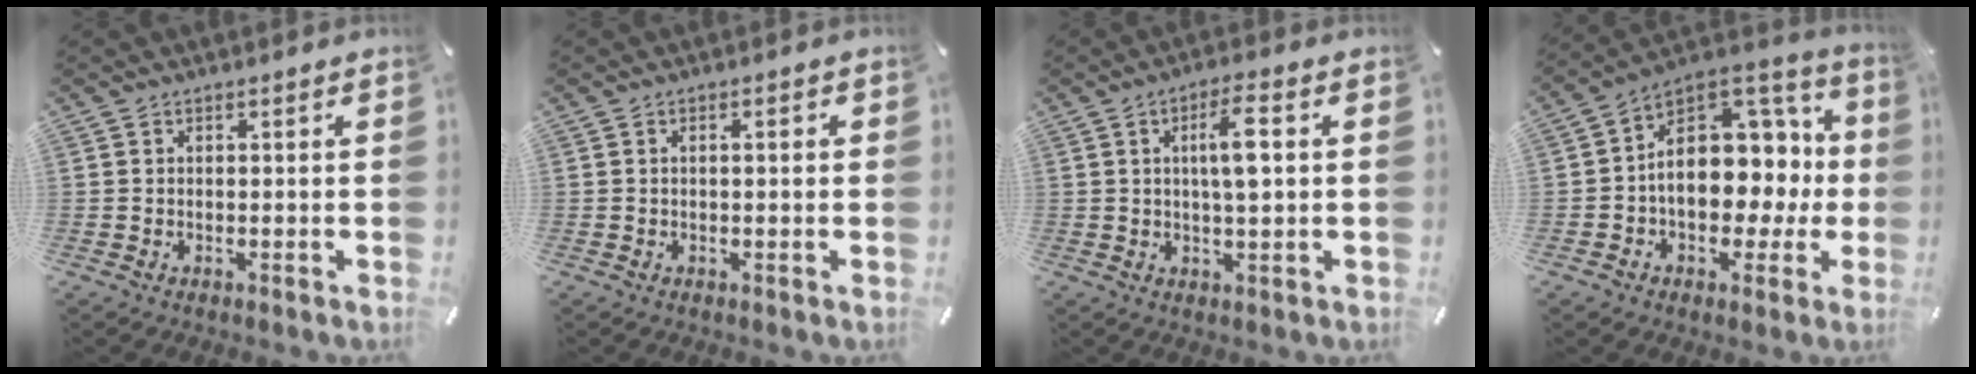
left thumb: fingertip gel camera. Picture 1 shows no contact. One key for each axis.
{"total": 1.7, "fx": -0.1, "fy": 0.6, "fz": 1.6, "tx": -0.029, "ty": 0.002, "tz": -0.003}
{"total": 7.9, "fx": 1.1, "fy": 2.1, "fz": 7.6, "tx": -0.136, "ty": 0.005, "tz": 0.014}
{"total": 14.7, "fx": 0.1, "fy": 11.1, "fz": 9.6, "tx": -0.135, "ty": -0.015, "tz": 0.003}